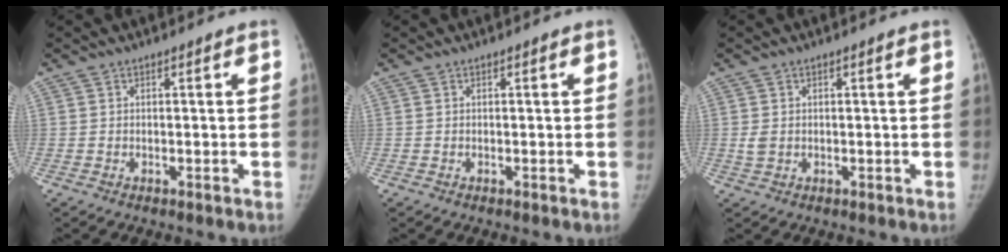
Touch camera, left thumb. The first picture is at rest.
{"total": 0.0}
{"total": 1.7, "force": [0.1, 1.3, 1.1], "torque": [-0.018, 0.001, 0.008]}